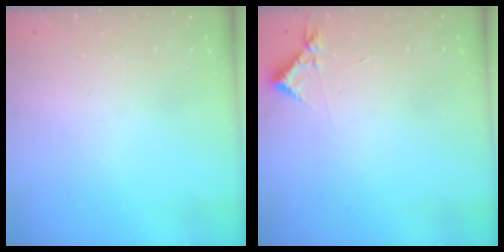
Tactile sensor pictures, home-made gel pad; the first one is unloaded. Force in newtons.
{"total": 4.1, "press": 4.1, "slide": 0.5}